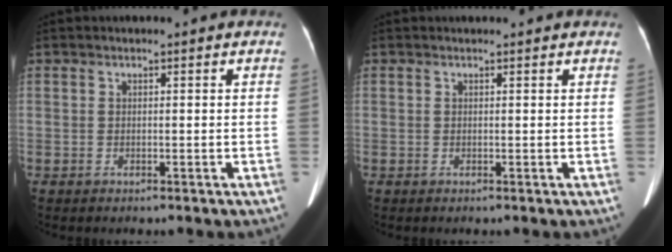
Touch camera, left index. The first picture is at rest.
{"total": 1.6, "force": [1.5, 0.1, 0.5], "torque": [-0.008, 0.016, 0.023]}